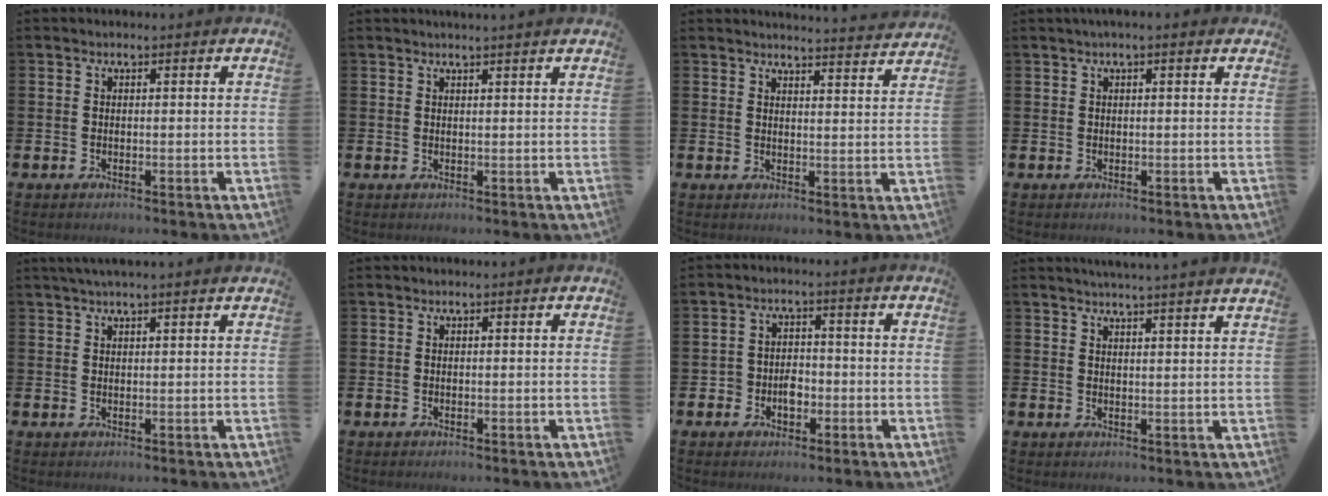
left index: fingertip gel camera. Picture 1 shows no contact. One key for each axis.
{"total": 1.0, "fx": 1.0, "fy": -0.2, "fz": 0.2, "tx": 0.002, "ty": -0.004, "tz": 0.018}
{"total": 3.7, "fx": 3.7, "fy": -0.3, "fz": 0.1, "tx": 0.004, "ty": -0.031, "tz": 0.063}
{"total": 0.9, "fx": 0.6, "fy": 0.0, "fz": 0.7, "tx": -0.011, "ty": 0.002, "tz": 0.009}
{"total": 1.9, "fx": 1.7, "fy": -0.1, "fz": 0.9, "tx": -0.014, "ty": -0.002, "tz": 0.030}
{"total": 0.0}
{"total": 3.1, "fx": -1.3, "fy": 2.5, "fz": 1.3, "tx": -0.020, "ty": 0.002, "tz": -0.032}
{"total": 3.5, "fx": 3.3, "fy": -1.0, "fz": 0.0, "tx": -0.002, "ty": -0.023, "tz": 0.059}